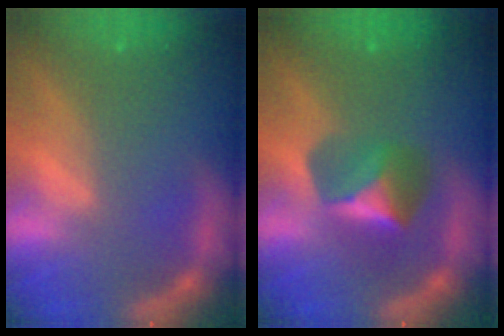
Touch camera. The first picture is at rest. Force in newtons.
{"total": 4.4}